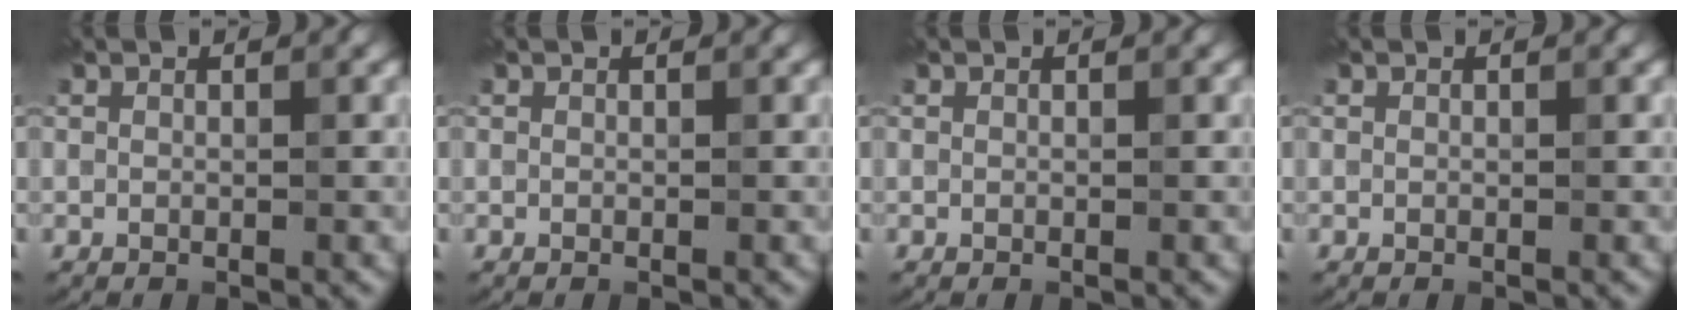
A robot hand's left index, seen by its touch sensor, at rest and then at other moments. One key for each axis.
{"total": 0.0}
{"total": 0.0}
{"total": 0.0}